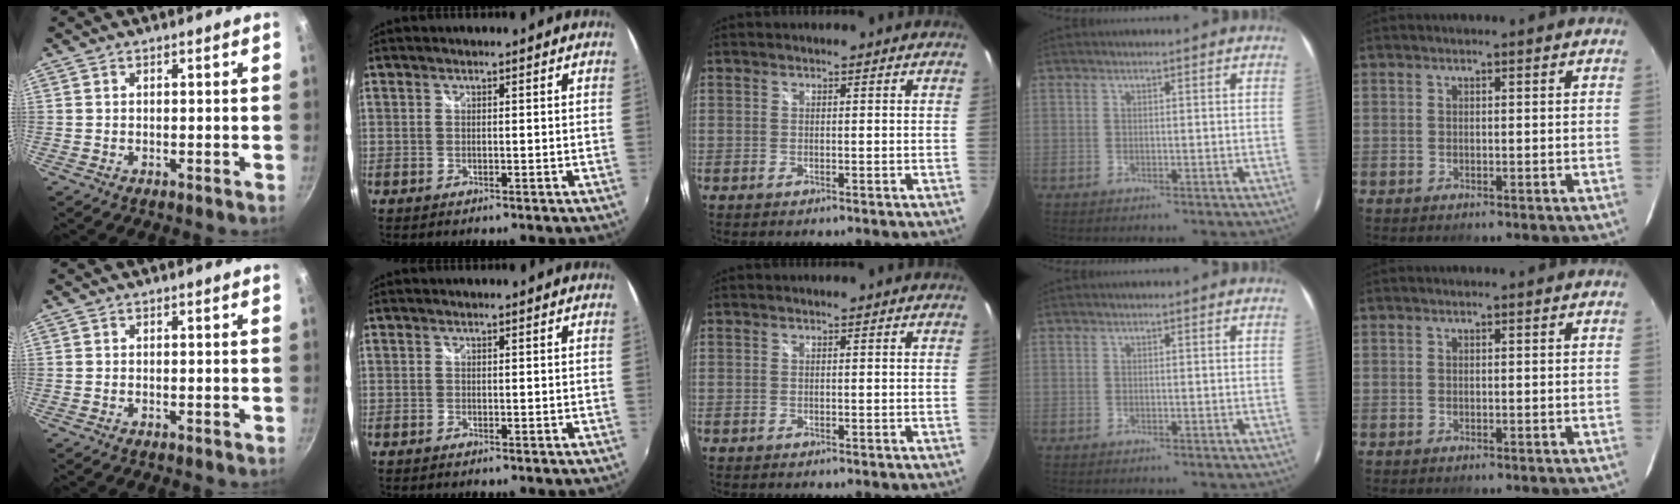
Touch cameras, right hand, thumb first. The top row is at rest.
{}